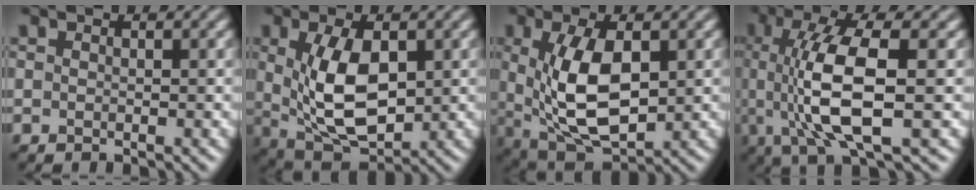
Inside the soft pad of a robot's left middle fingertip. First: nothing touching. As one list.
[{"total": 7.9, "force": [0.7, 4.1, 6.7], "torque": [-0.139, -0.004, 0.017]}, {"total": 8.7, "force": [0.6, 4.4, 7.5], "torque": [-0.155, -0.007, 0.016]}, {"total": 8.6, "force": [0.0, 2.6, 8.2], "torque": [-0.163, -0.005, 0.007]}]